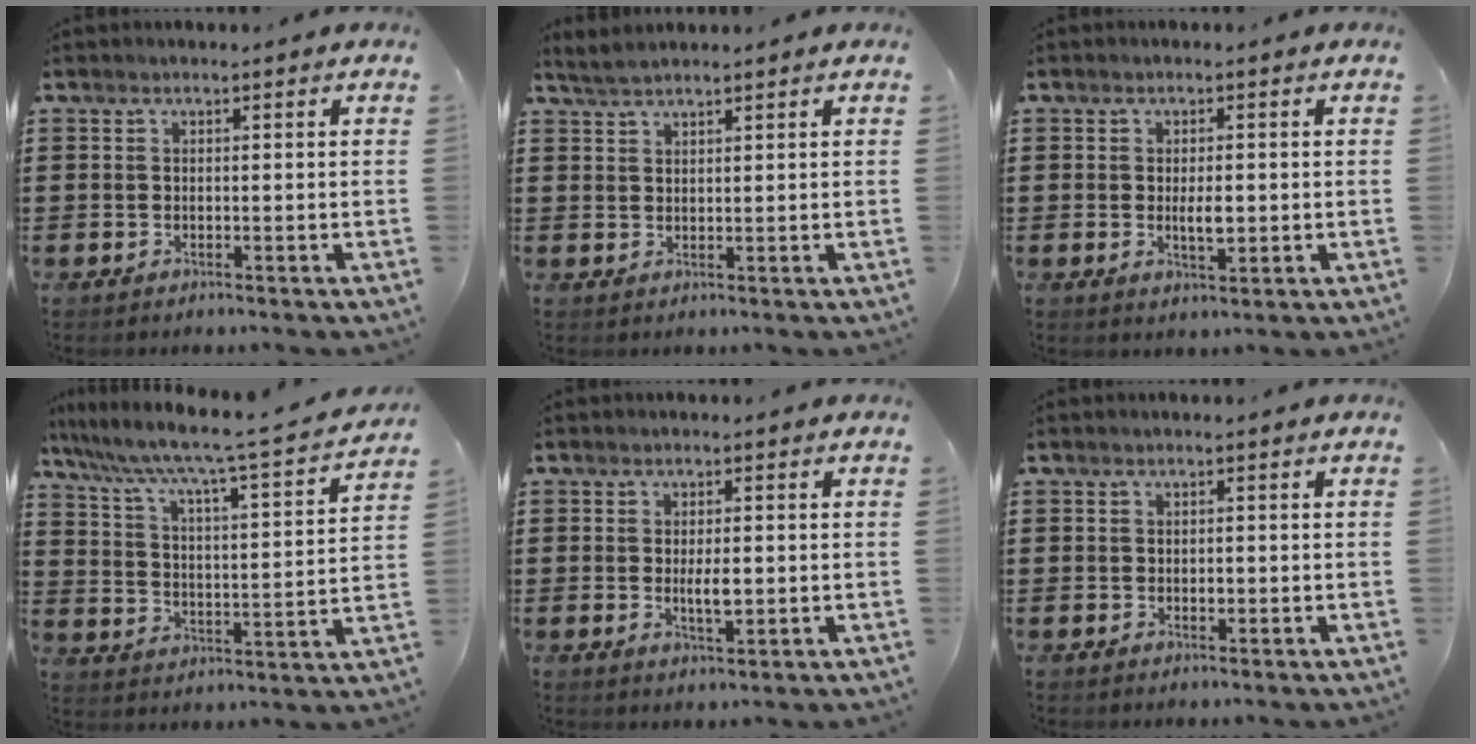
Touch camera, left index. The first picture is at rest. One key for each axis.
{"total": 2.2, "fx": 2.0, "fy": 0.1, "fz": 0.7, "tx": -0.018, "ty": 0.004, "tz": 0.040}
{"total": 3.2, "fx": 0.0, "fy": 1.1, "fz": 3.1, "tx": -0.048, "ty": -0.004, "tz": -0.002}
{"total": 5.7, "fx": 4.7, "fy": -0.5, "fz": 3.1, "tx": -0.085, "ty": -0.049, "tz": 0.066}
{"total": 3.5, "fx": 0.1, "fy": 1.1, "fz": 3.3, "tx": -0.052, "ty": -0.005, "tz": 0.000}
{"total": 1.1, "fx": 0.1, "fy": 0.5, "fz": 1.0, "tx": -0.019, "ty": 0.002, "tz": 0.001}